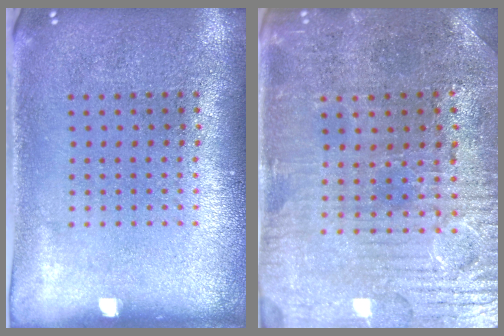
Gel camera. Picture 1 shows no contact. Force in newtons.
{"total": 2.2, "press": 2.2, "slide": 0.5}